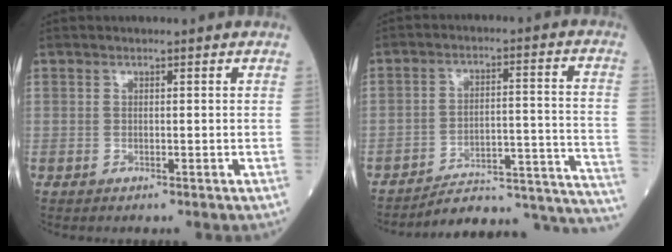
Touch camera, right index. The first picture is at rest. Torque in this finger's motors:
{"motor_torque": [-1.23, -0.90, -0.99, -0.18]}